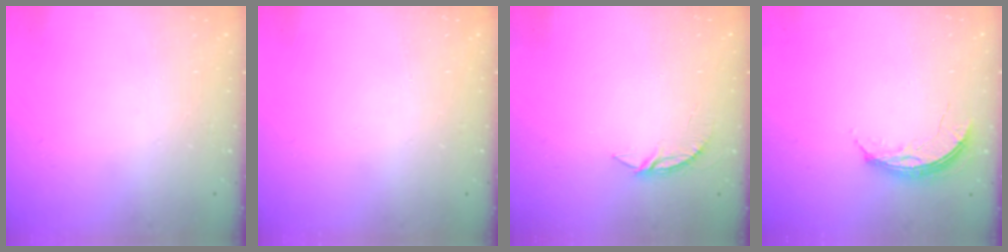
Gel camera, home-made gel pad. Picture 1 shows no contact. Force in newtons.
{"total": 0.0}
{"total": 3.7, "press": 3.6, "slide": 0.4}
{"total": 5.6, "press": 5.6, "slide": 0.5}